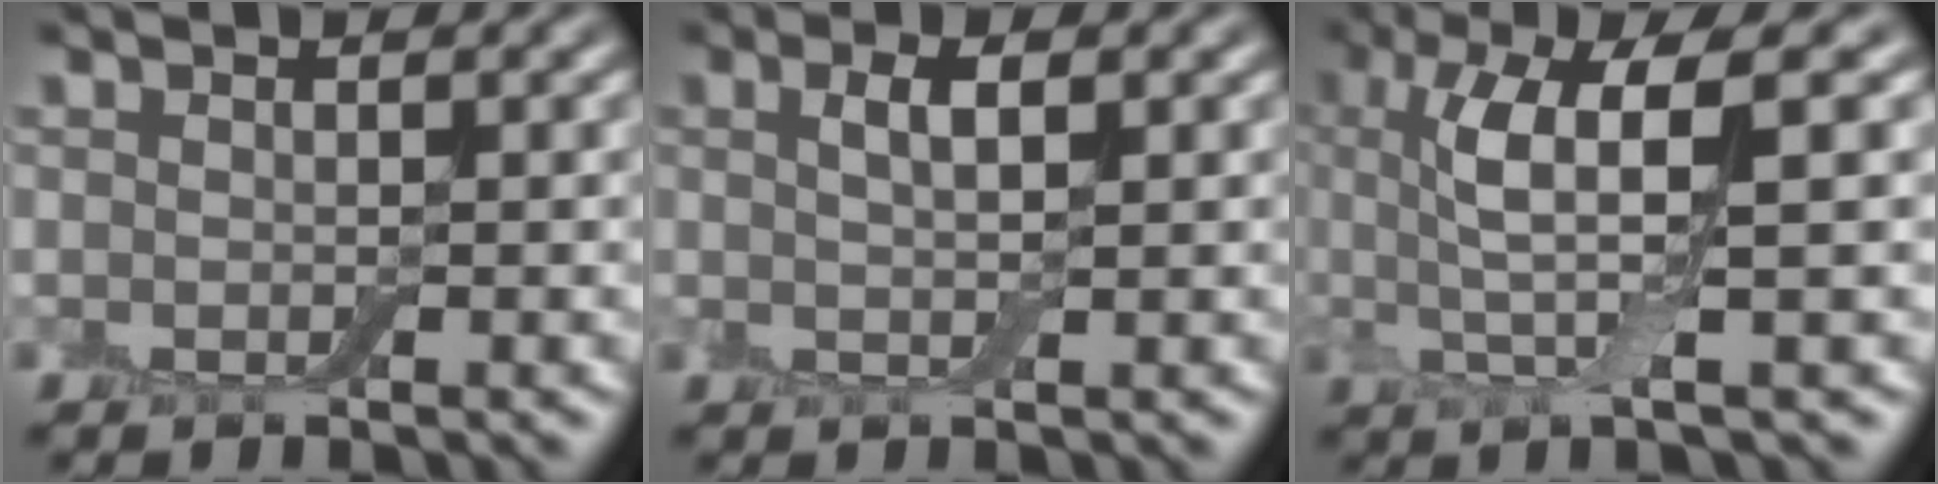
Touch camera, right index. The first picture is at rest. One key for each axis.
{"total": 2.1, "fx": 0.6, "fy": 0.5, "fz": 2.0, "tx": -0.038, "ty": -0.002, "tz": 0.009}
{"total": 6.9, "fx": 1.4, "fy": 1.5, "fz": 6.6, "tx": -0.132, "ty": 0.006, "tz": 0.021}